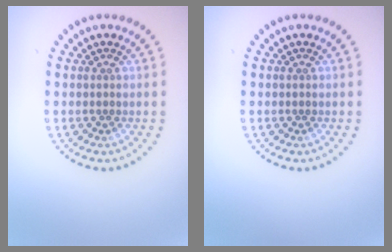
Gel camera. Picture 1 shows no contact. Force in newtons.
{"total": 0.0}